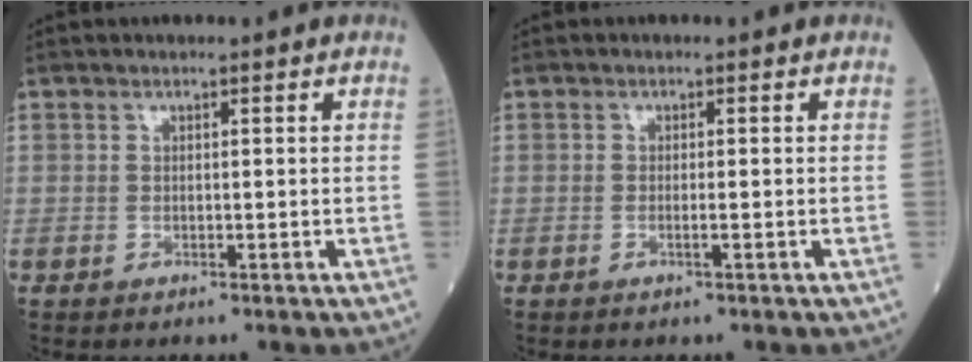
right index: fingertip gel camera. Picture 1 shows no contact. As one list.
[{"total": 0.8, "force": [-0.3, -0.1, 0.7], "torque": [-0.015, 0.000, -0.007]}]